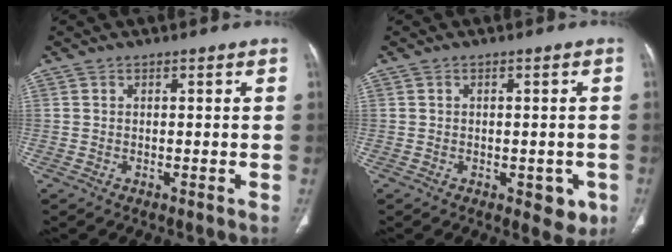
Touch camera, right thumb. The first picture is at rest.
{"total": 4.7, "force": [-1.7, 2.8, 3.4], "torque": [-0.012, 0.001, -0.016]}